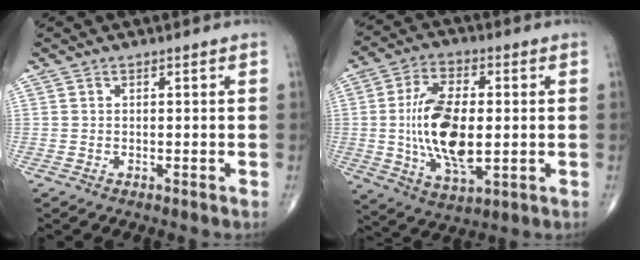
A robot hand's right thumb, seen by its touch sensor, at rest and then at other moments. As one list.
[{"total": 16.2, "force": [-0.3, 7.8, 14.2], "torque": [-0.263, -0.007, -0.002]}]